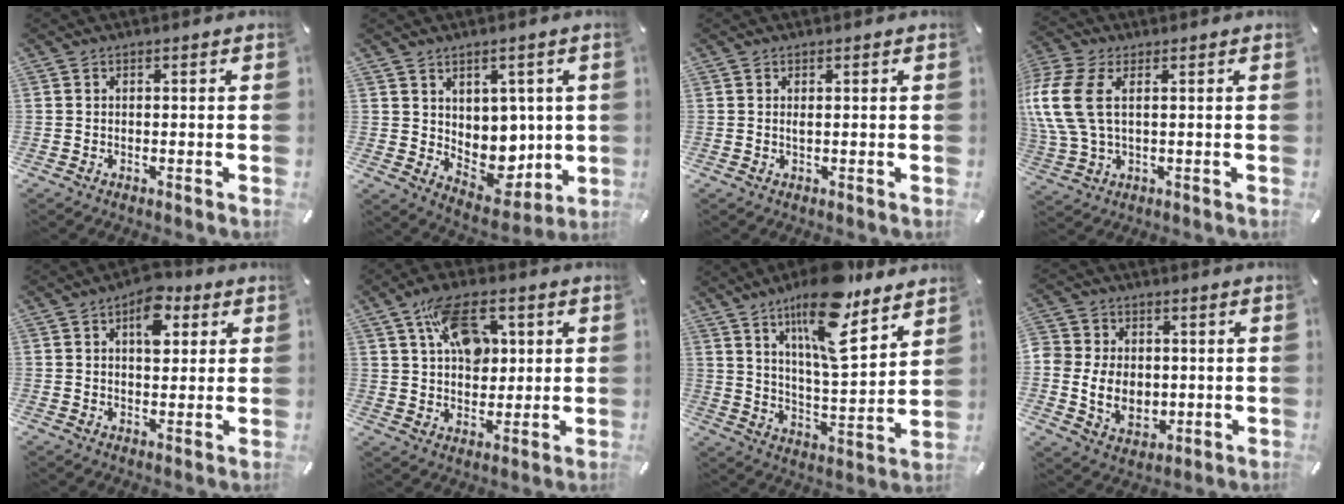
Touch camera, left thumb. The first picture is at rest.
{"total": 7.7, "force": [3.5, 6.6, 1.9], "torque": [-0.017, -0.045, 0.076]}
{"total": 0.7, "force": [0.3, 0.1, 0.6], "torque": [-0.013, -0.001, 0.004]}
{"total": 10.8, "force": [2.7, 6.1, 8.5], "torque": [-0.208, -0.004, 0.050]}
{"total": 8.6, "force": [3.0, 5.4, 5.9], "torque": [-0.059, -0.009, 0.044]}
{"total": 13.3, "force": [4.9, 8.9, 8.6], "torque": [-0.140, 0.006, 0.090]}
{"total": 17.8, "force": [11.8, 5.9, 12.0], "torque": [-0.203, -0.064, 0.196]}
{"total": 9.8, "force": [-0.5, 8.4, 5.2], "torque": [-0.105, 0.005, -0.008]}